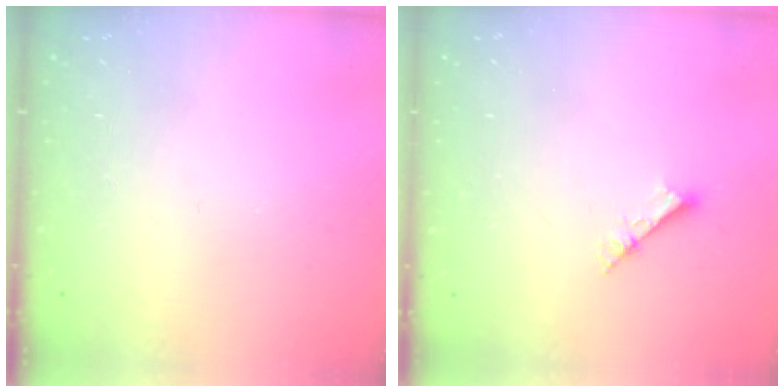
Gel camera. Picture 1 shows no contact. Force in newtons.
{"total": 2.7, "press": 2.7, "slide": 0.3}